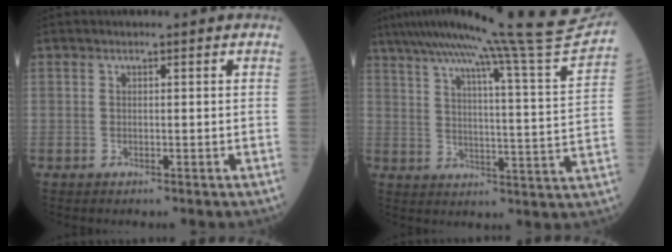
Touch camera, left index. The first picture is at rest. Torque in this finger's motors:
{"motor_torque": [0.90, -1.23, 0.21, 0.13]}